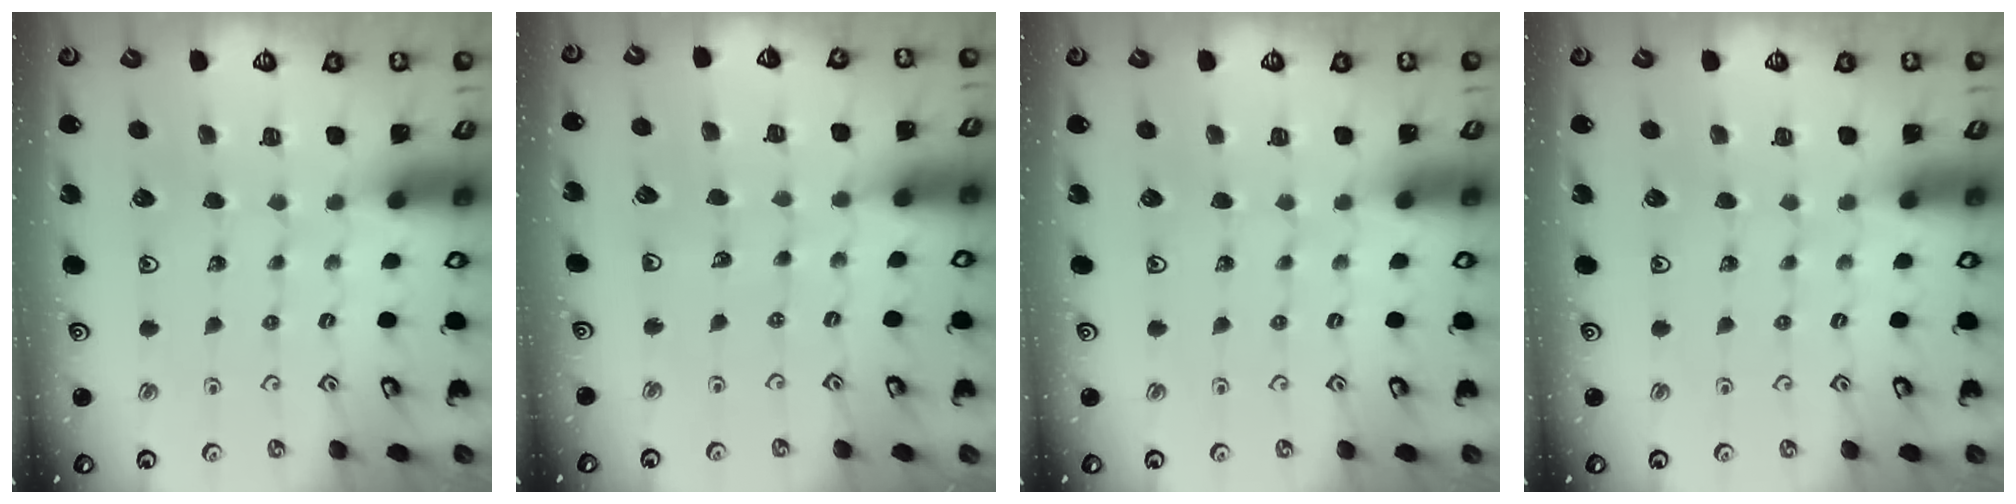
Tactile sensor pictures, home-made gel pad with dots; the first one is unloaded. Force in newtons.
{"total": 3.5, "press": 2.7, "slide": 2.2}
{"total": 0.0}
{"total": 0.0}